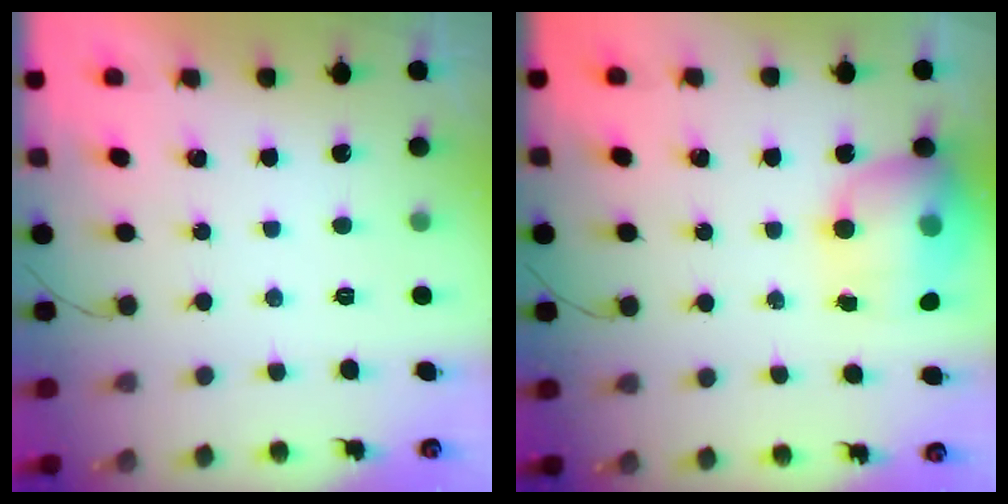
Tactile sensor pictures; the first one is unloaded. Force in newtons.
{"total": 13.2, "press": 12.8, "slide": 3.4}